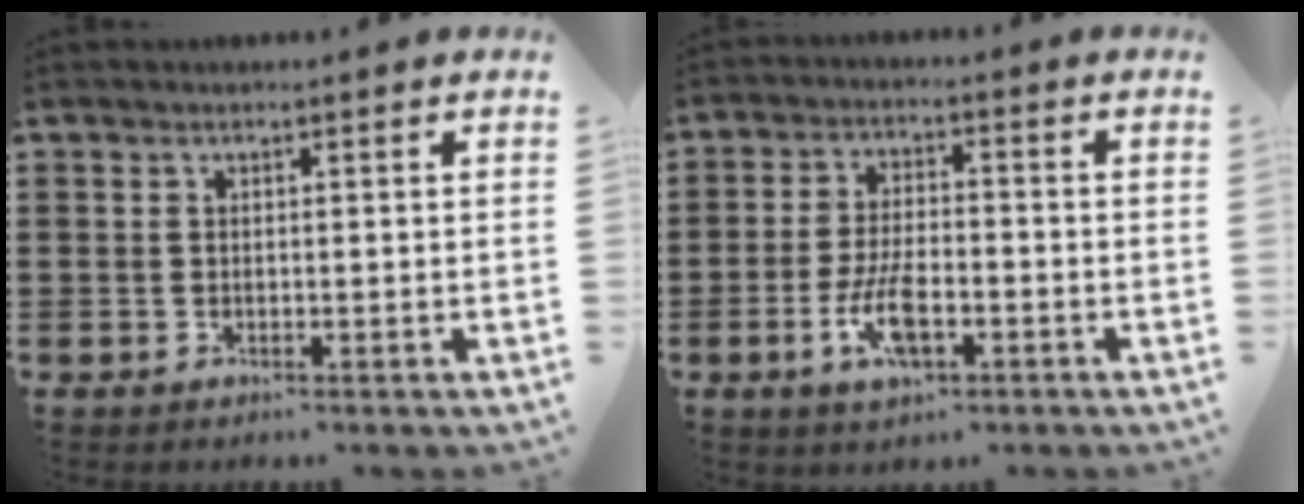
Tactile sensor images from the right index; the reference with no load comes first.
{"total": 6.8, "force": [-2.6, 2.7, 5.7], "torque": [-0.129, -0.009, -0.049]}